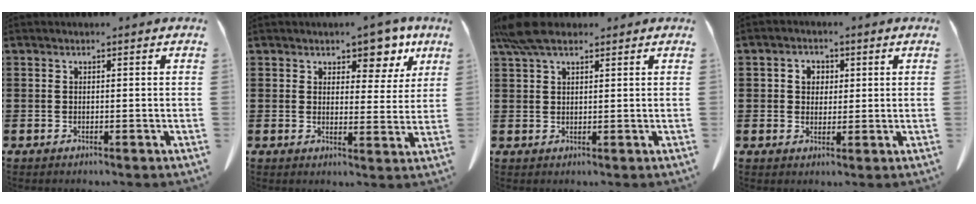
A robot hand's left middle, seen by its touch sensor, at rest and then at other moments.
{"total": 5.8, "force": [4.7, 2.6, 2.3], "torque": [-0.033, -0.024, 0.078]}
{"total": 5.6, "force": [4.0, 1.6, 3.5], "torque": [-0.080, -0.001, 0.076]}
{"total": 2.7, "force": [0.8, 2.5, 0.9], "torque": [-0.029, 0.010, 0.011]}